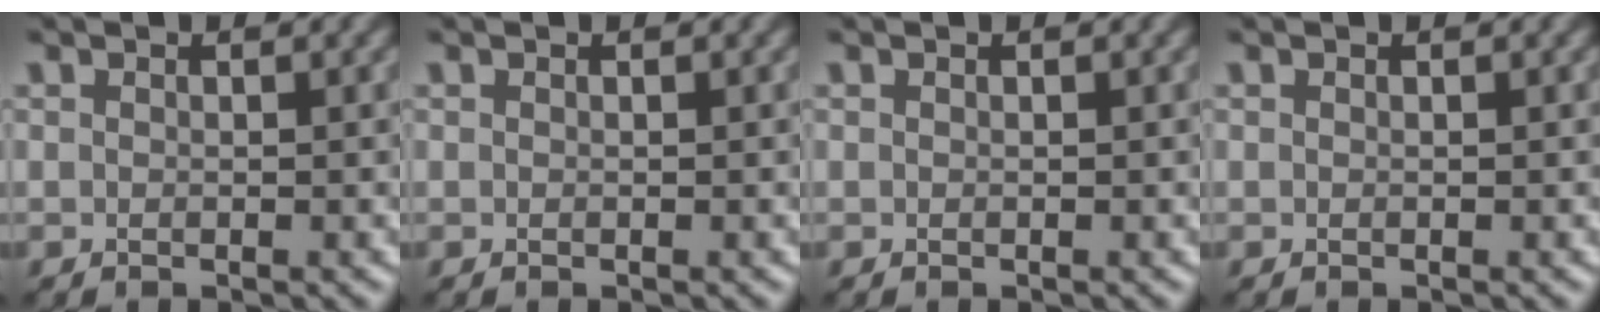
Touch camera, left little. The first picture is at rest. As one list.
[{"total": 0.0}, {"total": 0.0}, {"total": 0.0}]